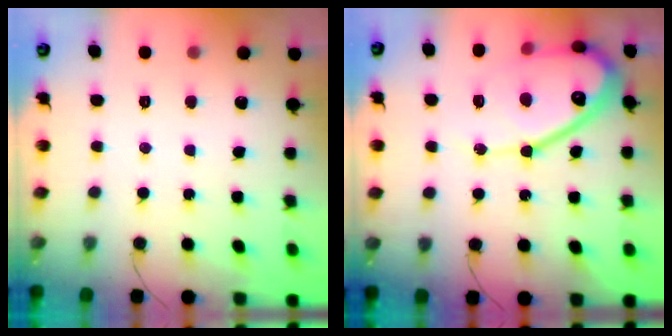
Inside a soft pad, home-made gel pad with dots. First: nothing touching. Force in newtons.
{"total": 16.1, "press": 16.1, "slide": 1.5}